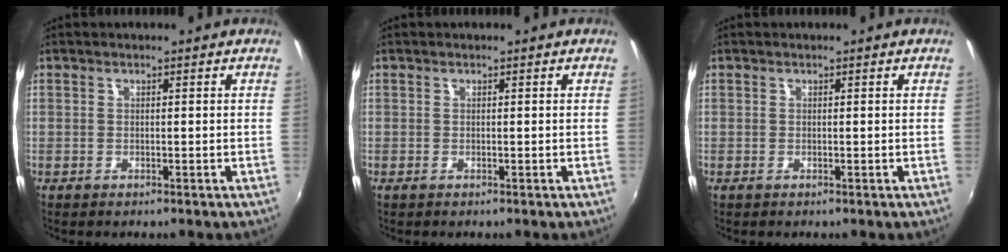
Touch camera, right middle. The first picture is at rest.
{"total": 0.0}
{"total": 0.0}